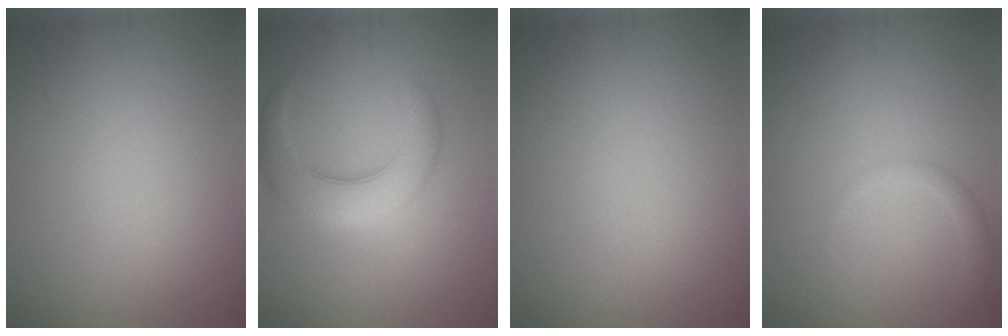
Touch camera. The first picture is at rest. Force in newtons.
{"total": 5.2, "press": 5.2, "slide": 0.1}
{"total": 0.0}
{"total": 1.5, "press": 1.5, "slide": 0.1}